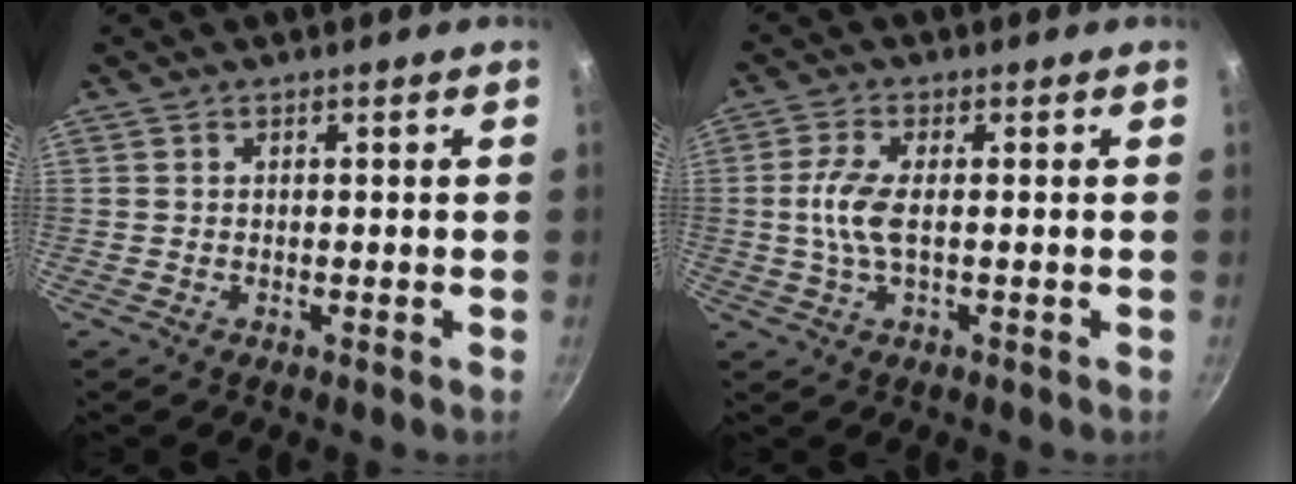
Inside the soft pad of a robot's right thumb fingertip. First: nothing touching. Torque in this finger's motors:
{"motor_torque": [1.06, 0.39, 0.80, -0.81, 0.16]}